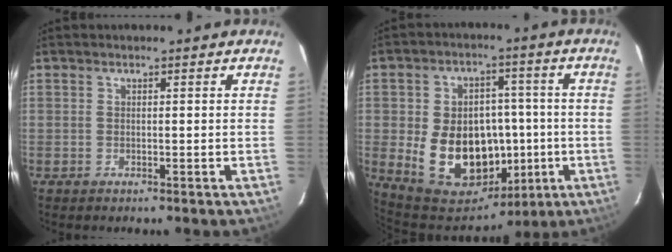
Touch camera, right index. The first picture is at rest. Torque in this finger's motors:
{"motor_torque": [1.22, -0.75, 1.06, 0.20]}